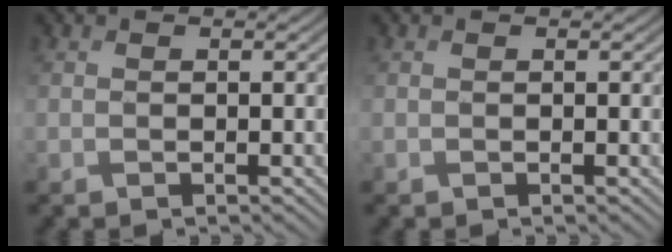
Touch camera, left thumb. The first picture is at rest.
{"total": 0.0}